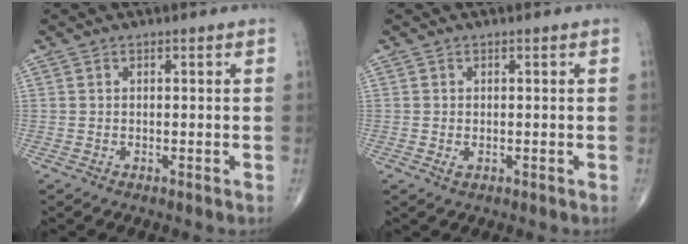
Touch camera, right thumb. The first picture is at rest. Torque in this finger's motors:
{"motor_torque": [-0.42, -0.21, 0.02, 0.28, 0.05]}